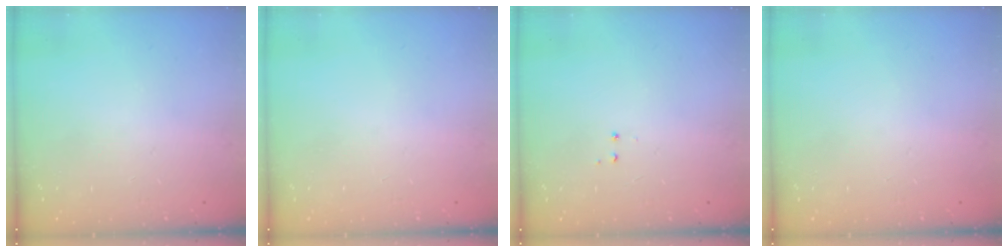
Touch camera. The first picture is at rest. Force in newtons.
{"total": 0.0}
{"total": 3.5, "press": 3.5, "slide": 0.5}
{"total": 0.0}